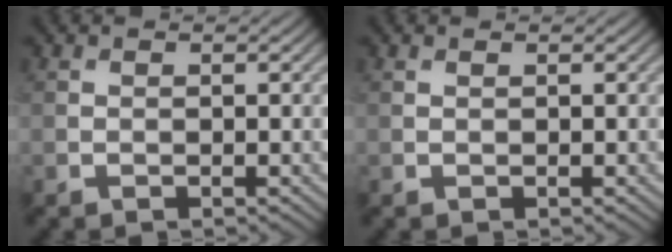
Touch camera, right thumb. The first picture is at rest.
{"total": 0.0}